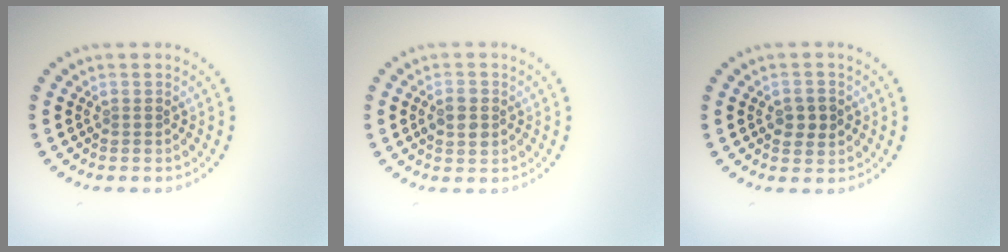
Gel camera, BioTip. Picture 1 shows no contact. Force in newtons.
{"total": 2.1, "press": 2.1, "slide": 0.1}
{"total": 2.2, "press": 2.2, "slide": 0.2}